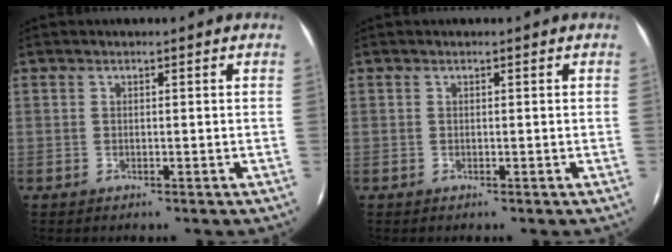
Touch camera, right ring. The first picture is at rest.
{"total": 0.0}